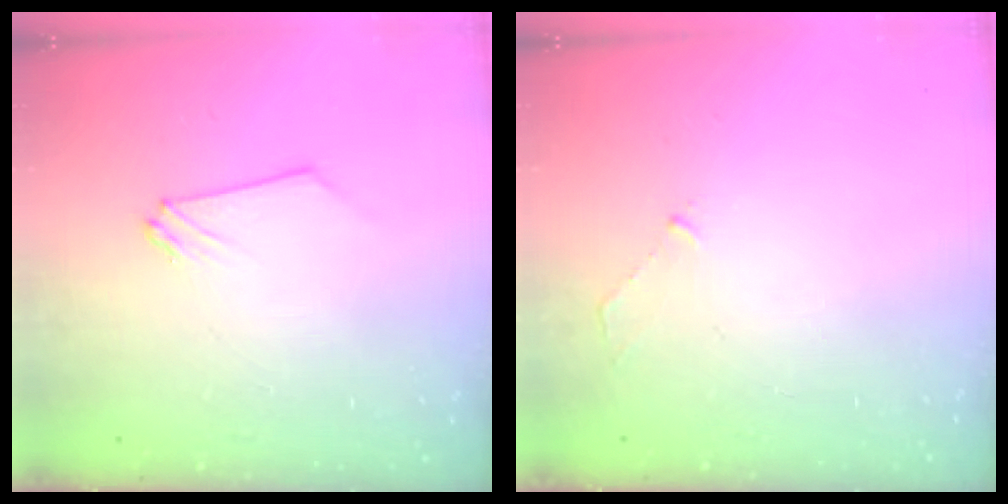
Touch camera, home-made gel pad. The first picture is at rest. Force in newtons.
{"total": 2.2, "press": 2.1, "slide": 0.4}